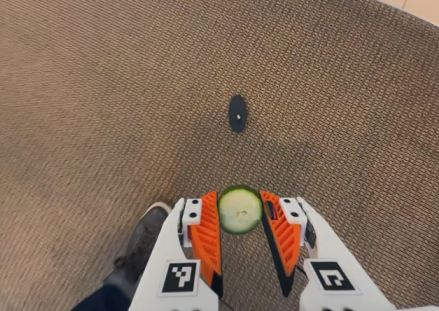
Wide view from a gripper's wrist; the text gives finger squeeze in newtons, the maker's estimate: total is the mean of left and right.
{"total": 6.9, "left": 6.9, "right": 7.0}